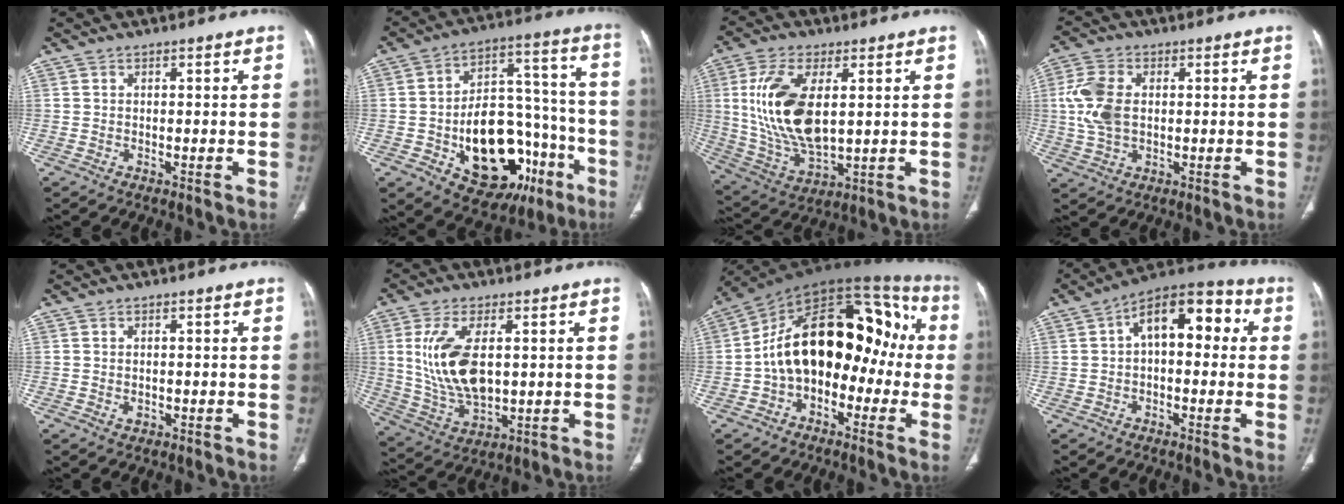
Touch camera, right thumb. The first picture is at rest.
{"total": 25.5, "force": [-9.1, 15.2, 18.4], "torque": [-0.239, 0.059, -0.115]}
{"total": 17.1, "force": [3.0, 8.6, 14.5], "torque": [-0.291, -0.016, 0.067]}
{"total": 8.9, "force": [0.7, 5.7, 6.8], "torque": [-0.153, 0.007, 0.018]}
{"total": 1.3, "force": [-0.2, 0.9, 0.9], "torque": [-0.014, 0.001, 0.001]}
{"total": 14.0, "force": [2.1, 7.4, 11.7], "torque": [-0.234, -0.012, 0.053]}
{"total": 22.7, "force": [-1.9, 14.2, 17.6], "torque": [-0.236, 0.076, -0.038]}
{"total": 13.3, "force": [2.1, 7.4, 10.9], "torque": [-0.127, 0.042, 0.020]}